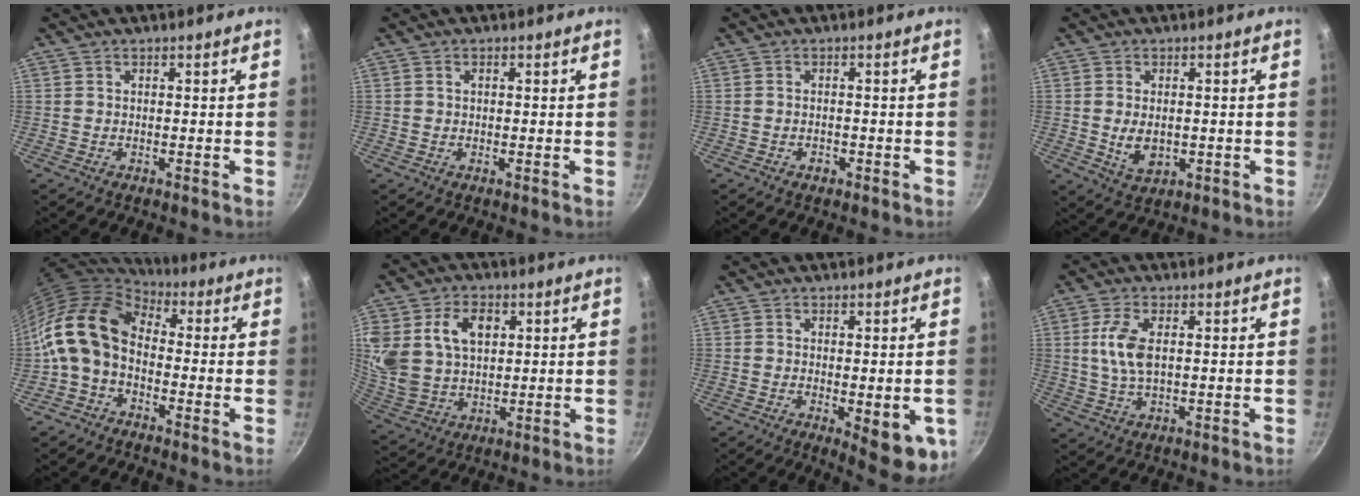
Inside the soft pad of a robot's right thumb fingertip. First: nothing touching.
{"total": 0.9, "force": [0.2, 0.5, 0.7], "torque": [-0.010, 0.003, 0.002]}
{"total": 1.4, "force": [-0.8, 1.0, 0.6], "torque": [-0.012, 0.005, -0.009]}
{"total": 5.4, "force": [-0.4, 3.6, 4.0], "torque": [-0.065, -0.007, 0.005]}
{"total": 13.6, "force": [-0.9, 9.3, 9.8], "torque": [-0.177, 0.031, -0.037]}
{"total": 16.7, "force": [5.0, 11.8, 10.7], "torque": [-0.211, -0.005, 0.102]}
{"total": 9.6, "force": [-2.2, 3.4, 8.7], "torque": [-0.091, -0.006, -0.018]}
{"total": 7.0, "force": [1.2, 3.4, 6.1], "torque": [-0.124, 0.002, 0.022]}